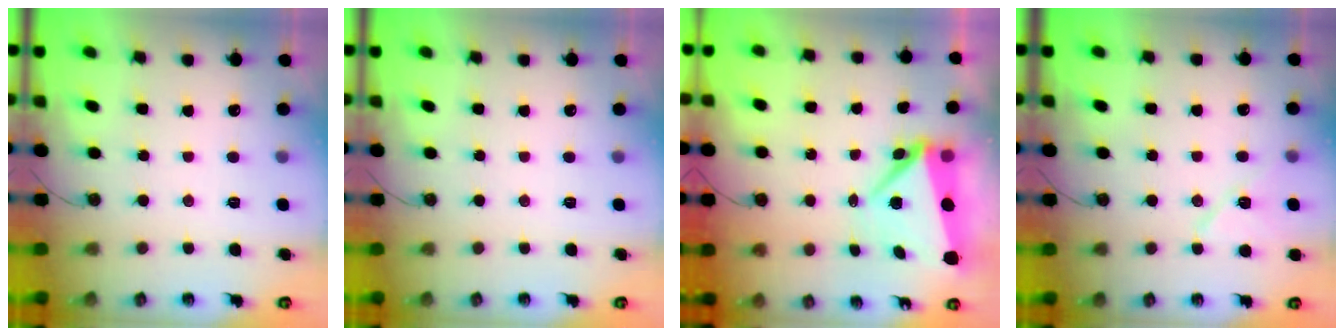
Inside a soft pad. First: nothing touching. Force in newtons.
{"total": 0.0}
{"total": 7.5, "press": 7.4, "slide": 1.3}
{"total": 8.7, "press": 8.6, "slide": 1.0}